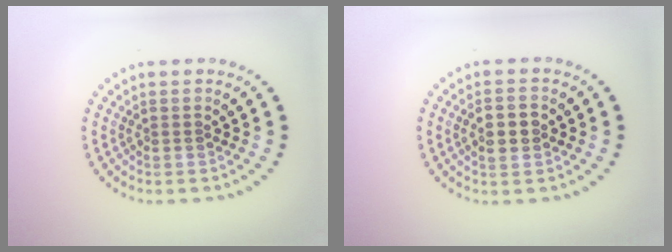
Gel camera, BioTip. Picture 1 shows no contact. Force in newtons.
{"total": 2.2, "press": 2.2, "slide": 0.2}